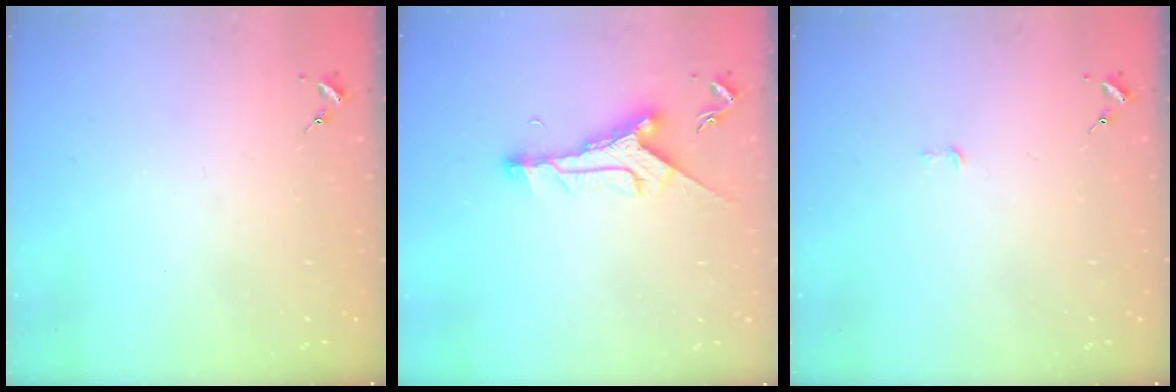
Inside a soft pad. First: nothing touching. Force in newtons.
{"total": 10.0, "press": 9.9, "slide": 0.7}
{"total": 2.6, "press": 2.6, "slide": 0.2}